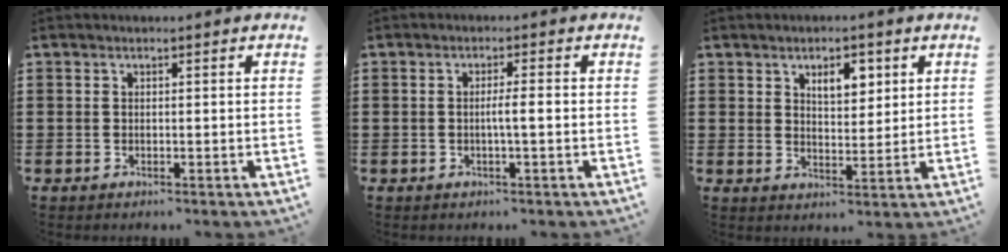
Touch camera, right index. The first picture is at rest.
{"total": 2.4, "force": [-0.4, 0.0, 2.4], "torque": [-0.041, -0.003, -0.009]}
{"total": 4.6, "force": [2.3, 2.4, 3.2], "torque": [-0.048, 0.001, 0.033]}